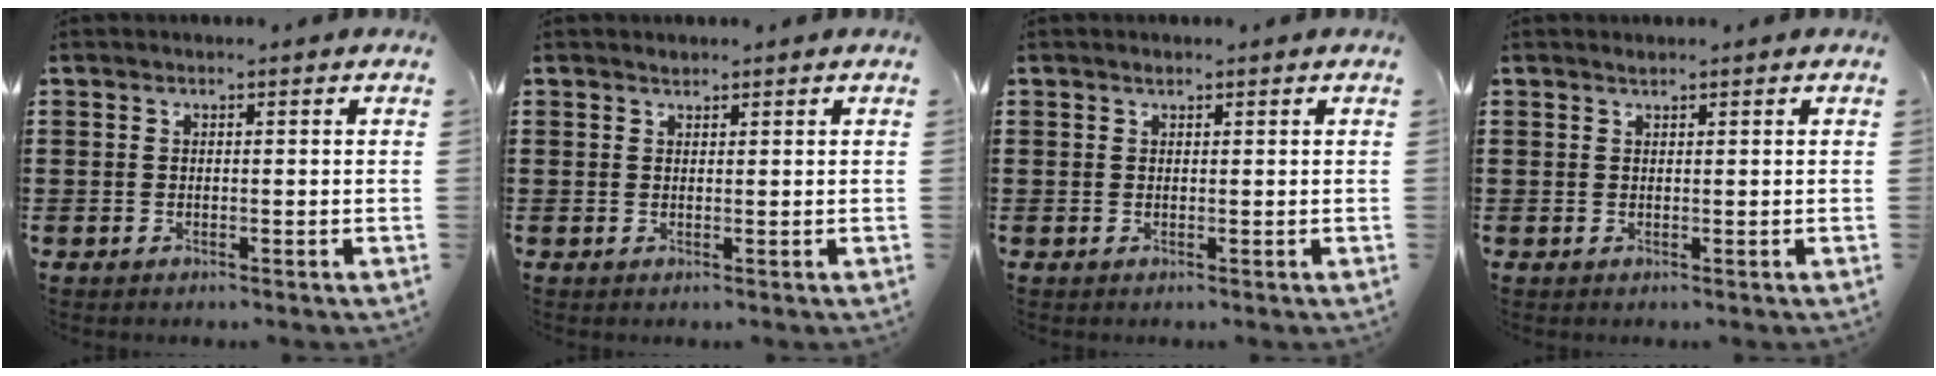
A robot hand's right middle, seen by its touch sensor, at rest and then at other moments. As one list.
[{"total": 0.8, "force": [0.8, 0.3, -0.1], "torque": [-0.001, 0.000, 0.015]}, {"total": 0.6, "force": [0.5, 0.3, 0.0], "torque": [-0.002, -0.001, 0.009]}, {"total": 0.6, "force": [0.5, 0.2, 0.0], "torque": [-0.002, 0.000, 0.011]}]